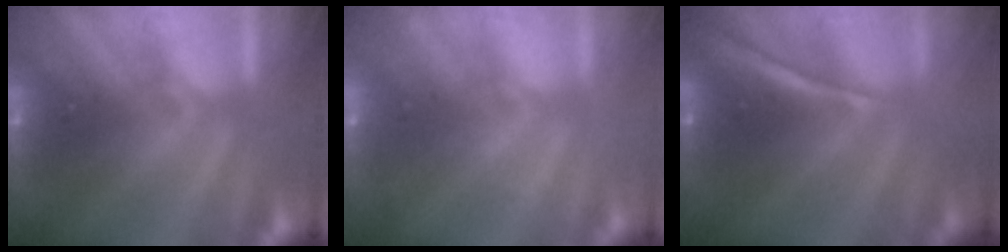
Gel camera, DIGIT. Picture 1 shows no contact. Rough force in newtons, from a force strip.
{"total": 2.3}
{"total": 1.3}